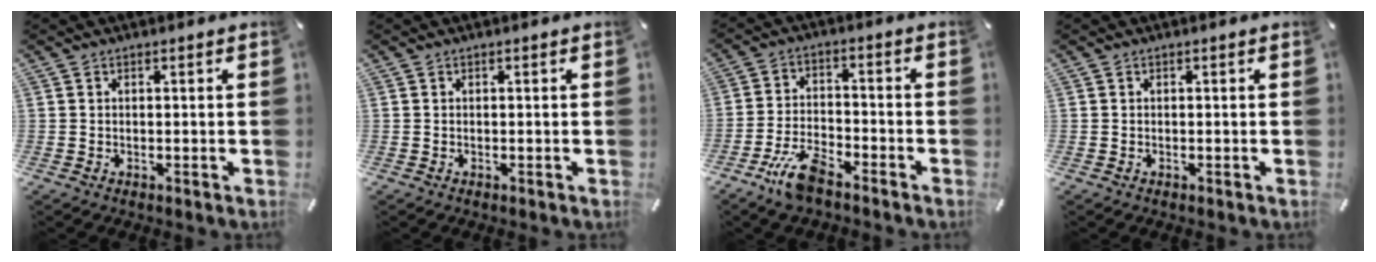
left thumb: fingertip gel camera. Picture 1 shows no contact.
{"total": 0.0}
{"total": 8.3, "force": [-6.1, 2.9, 5.0], "torque": [-0.111, 0.020, -0.116]}
{"total": 0.0}